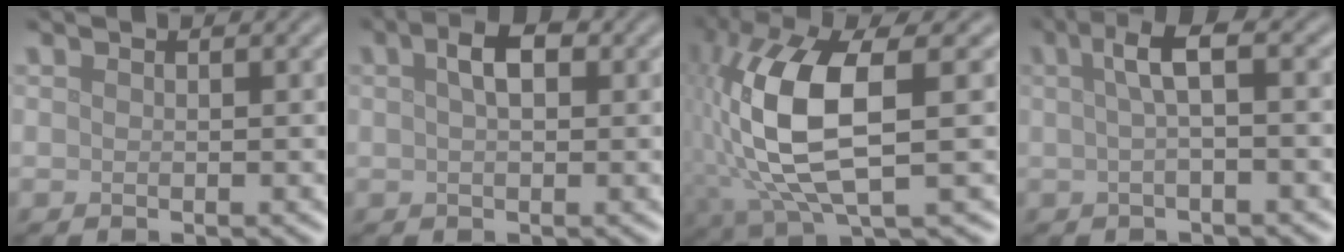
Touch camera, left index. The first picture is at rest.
{"total": 2.8, "force": [0.9, 1.4, 2.3], "torque": [-0.037, 0.008, 0.010]}
{"total": 10.9, "force": [0.7, 3.7, 10.2], "torque": [-0.219, 0.005, 0.014]}
{"total": 3.2, "force": [0.5, 0.7, 3.1], "torque": [-0.055, 0.011, 0.005]}